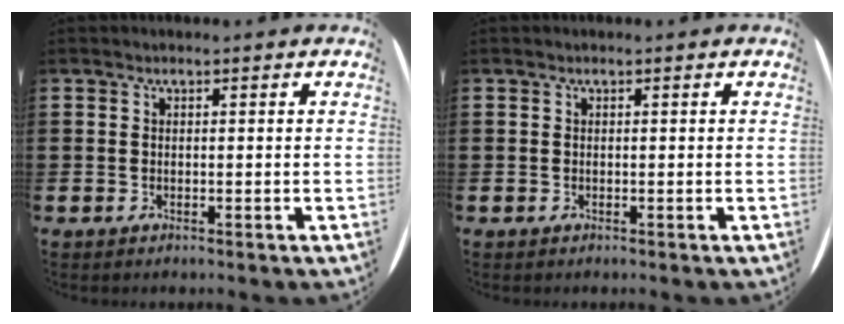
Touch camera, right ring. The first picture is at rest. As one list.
[{"total": 0.0}]